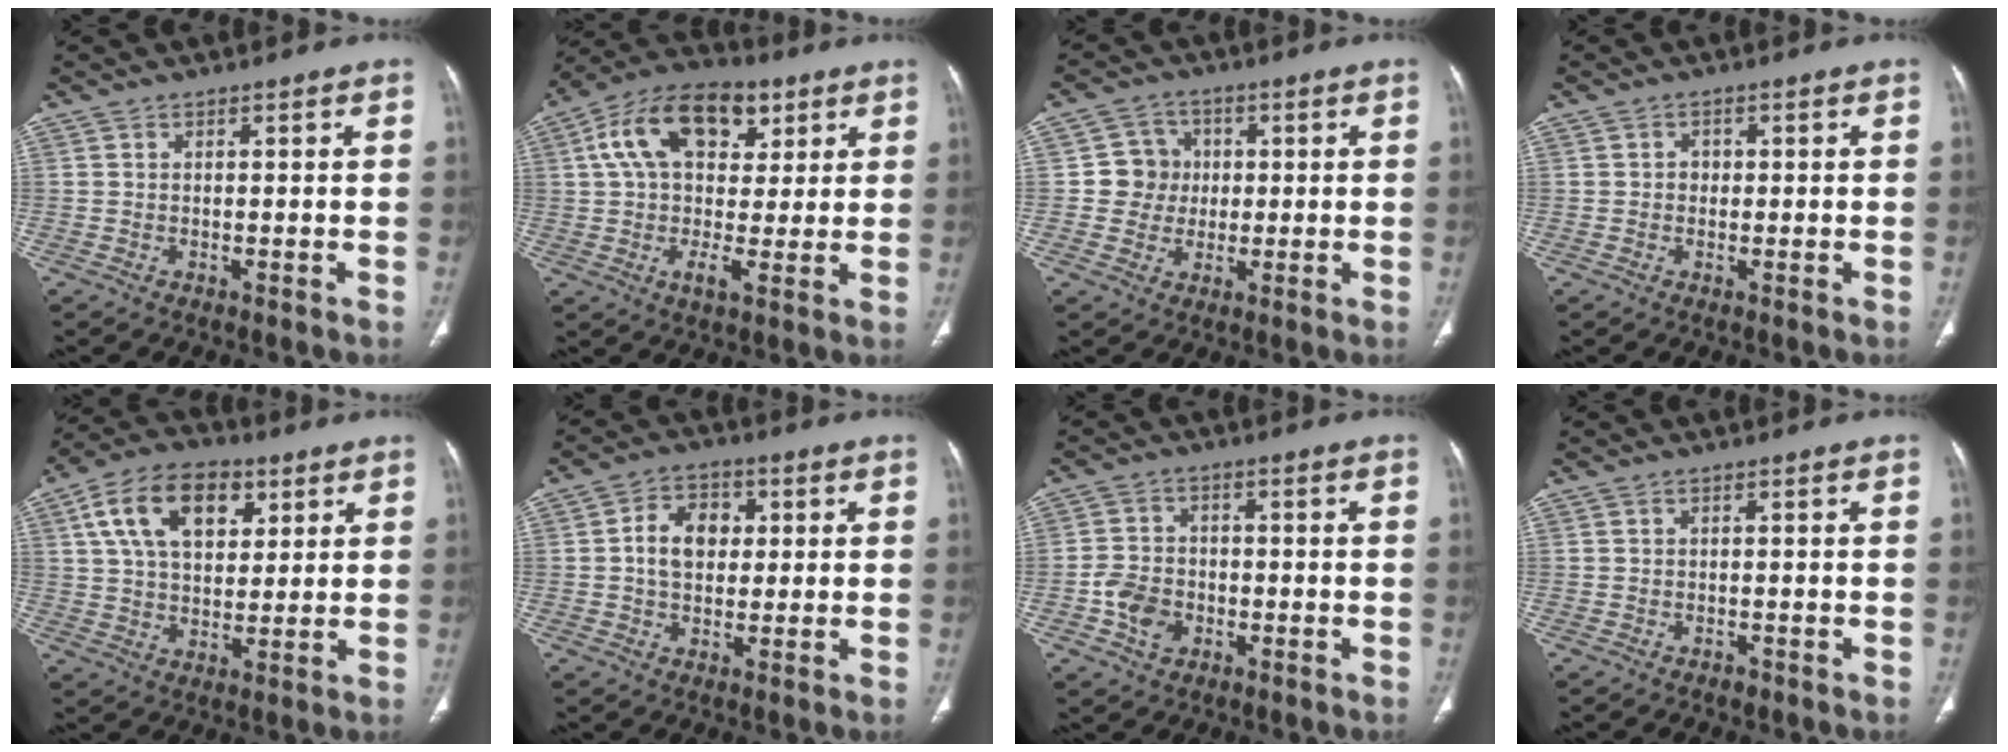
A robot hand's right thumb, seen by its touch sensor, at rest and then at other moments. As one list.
[{"total": 18.3, "force": [6.4, 10.6, 13.5], "torque": [-0.203, 0.005, 0.098]}, {"total": 6.4, "force": [0.2, 6.2, 1.5], "torque": [0.013, 0.011, -0.002]}, {"total": 1.5, "force": [0.1, 1.4, 0.7], "torque": [-0.002, 0.004, -0.001]}, {"total": 15.5, "force": [6.0, 9.5, 10.6], "torque": [-0.159, -0.005, 0.102]}, {"total": 8.1, "force": [1.1, 5.9, 5.4], "torque": [-0.069, 0.010, 0.014]}, {"total": 6.4, "force": [-2.1, 4.9, 3.5], "torque": [-0.046, 0.014, -0.038]}, {"total": 0.8, "force": [-0.6, 0.5, 0.3], "torque": [-0.002, 0.000, -0.009]}]